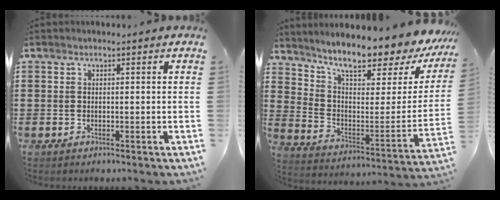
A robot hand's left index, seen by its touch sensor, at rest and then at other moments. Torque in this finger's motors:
{"motor_torque": [1.63, -0.51, 1.01, 0.21]}